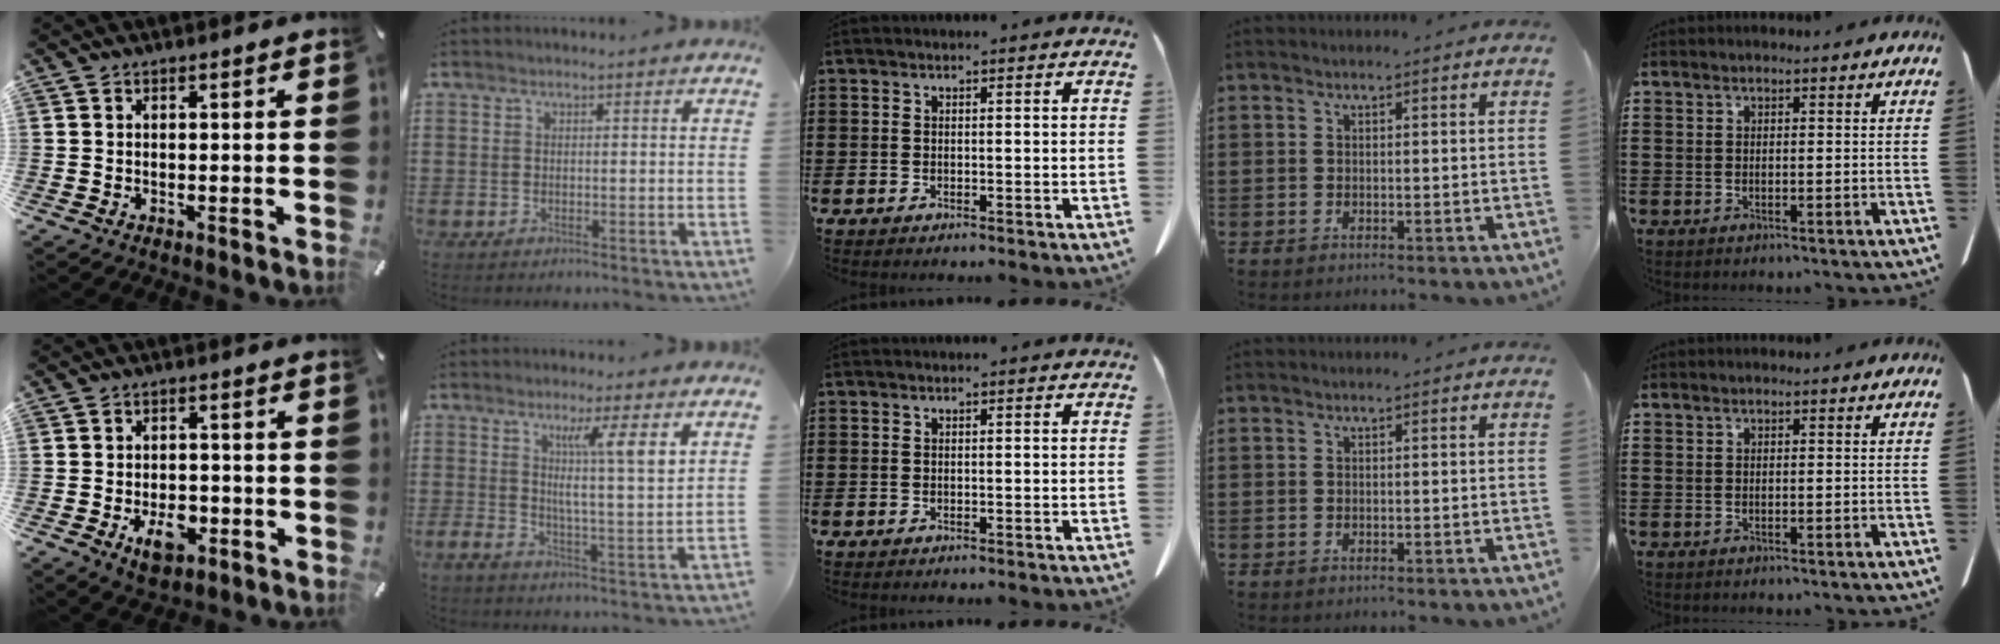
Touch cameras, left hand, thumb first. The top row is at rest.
{"thumb": {"total": 6.9, "force": [-2.4, 4.4, 4.7], "torque": [-0.060, 0.003, -0.043]}, "index": {"total": 7.8, "force": [3.4, 0.8, 7.0], "torque": [-0.129, -0.011, 0.051]}}